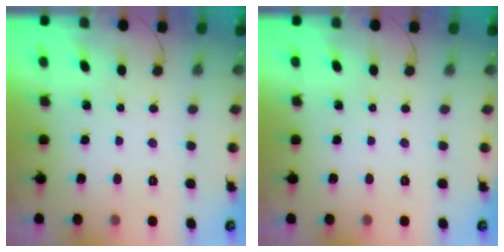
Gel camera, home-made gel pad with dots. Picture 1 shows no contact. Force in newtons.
{"total": 0.0}